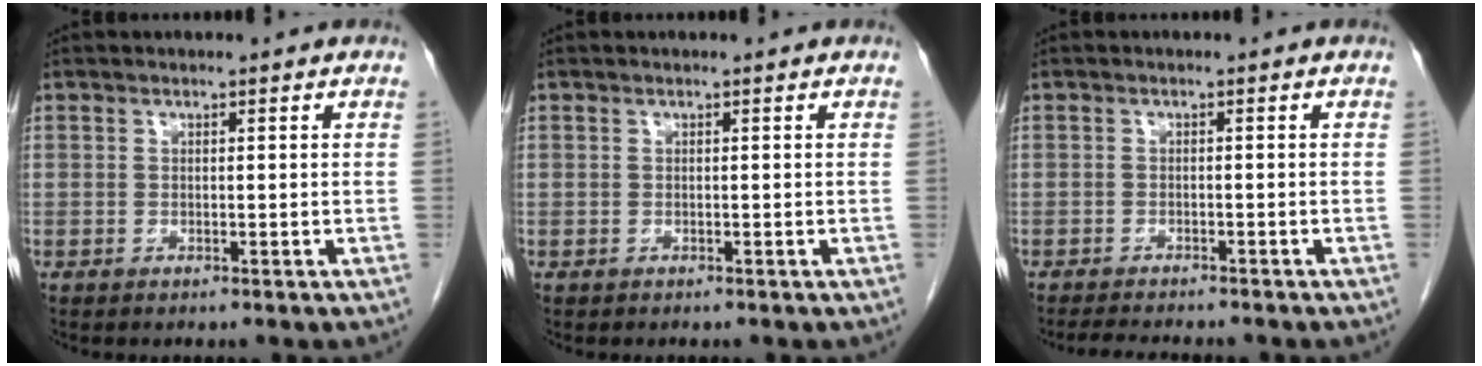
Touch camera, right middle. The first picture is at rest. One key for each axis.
{"total": 0.0}
{"total": 5.8, "fx": -5.2, "fy": 0.9, "fz": 2.4, "tx": -0.034, "ty": -0.010, "tz": -0.075}